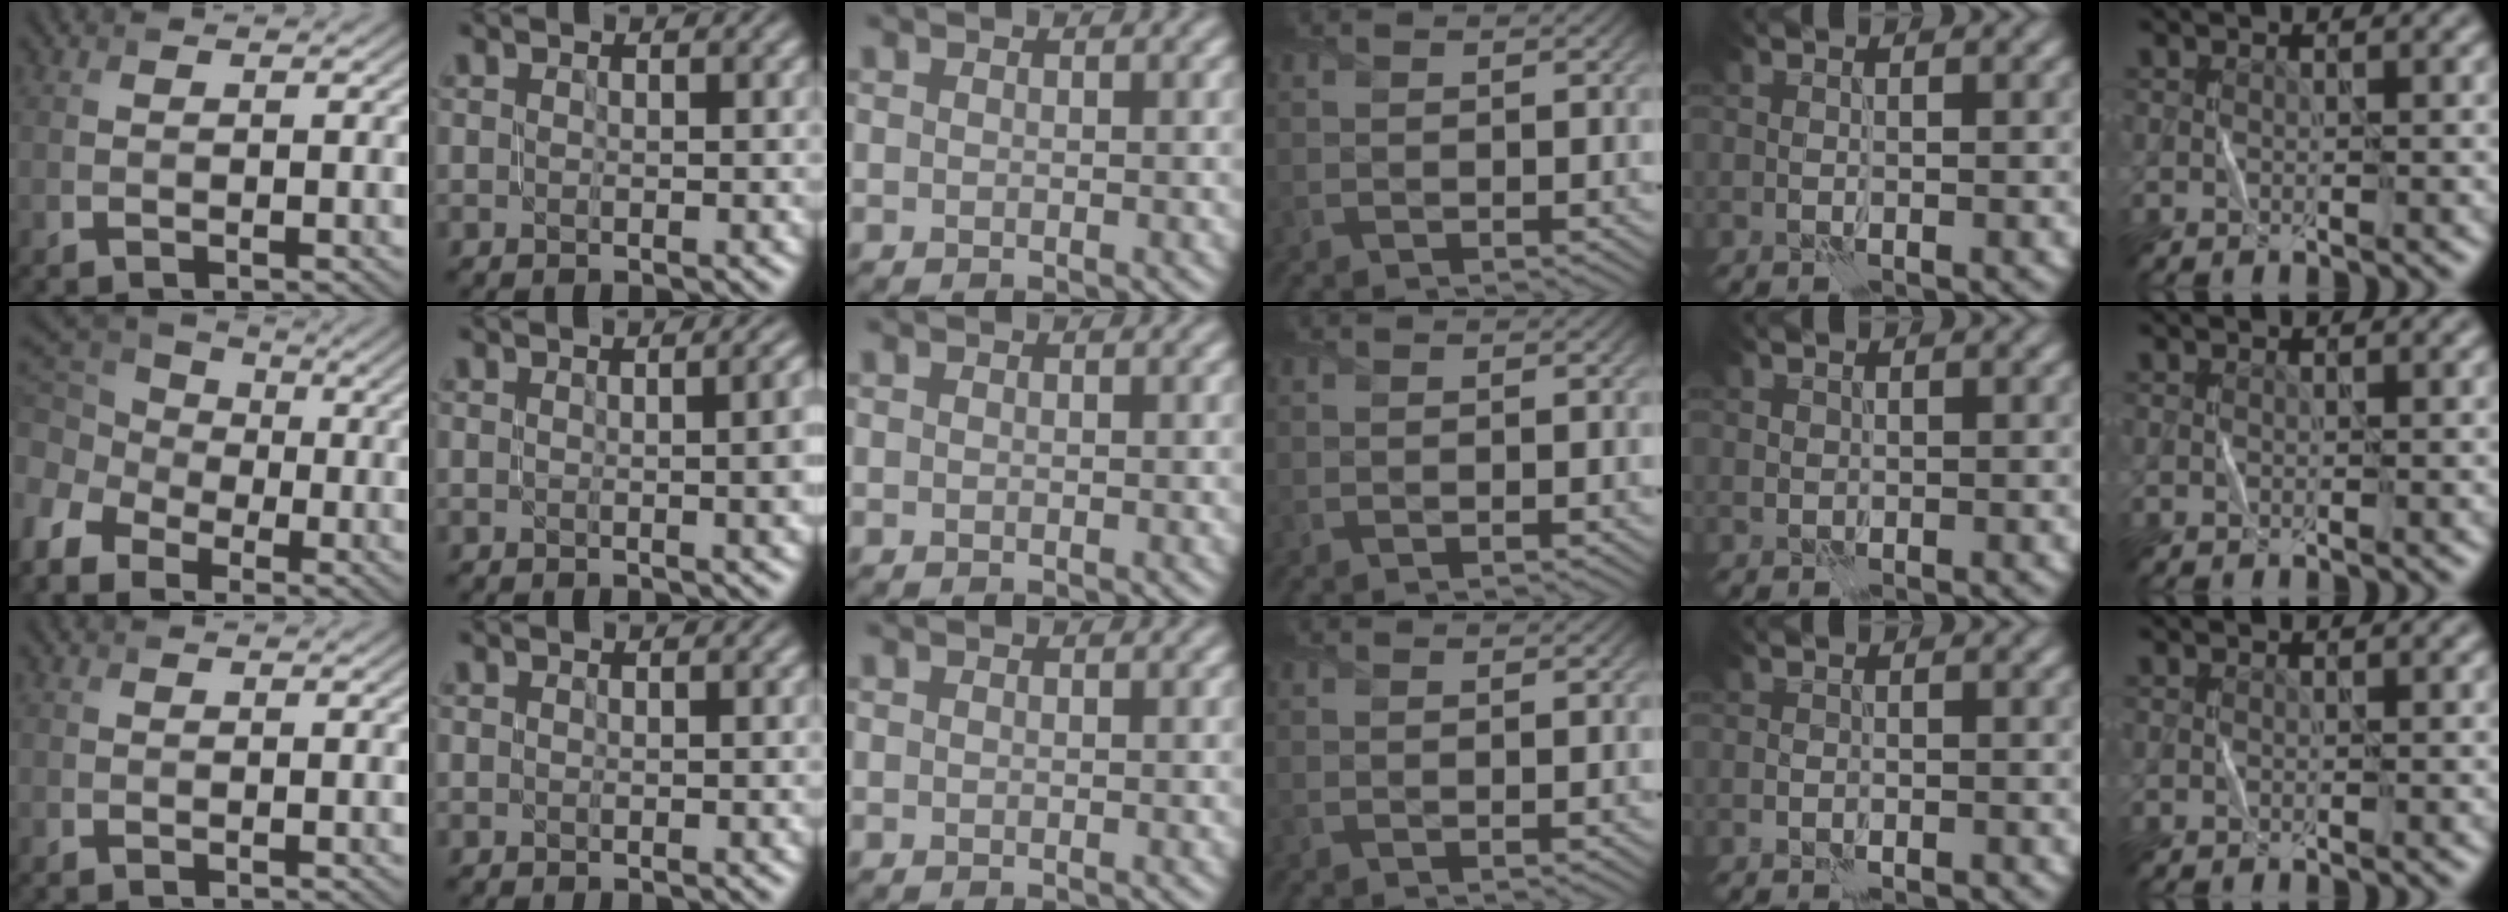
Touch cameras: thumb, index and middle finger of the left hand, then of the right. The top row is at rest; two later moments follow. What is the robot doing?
{"motion": "fold", "object": "shorts"}